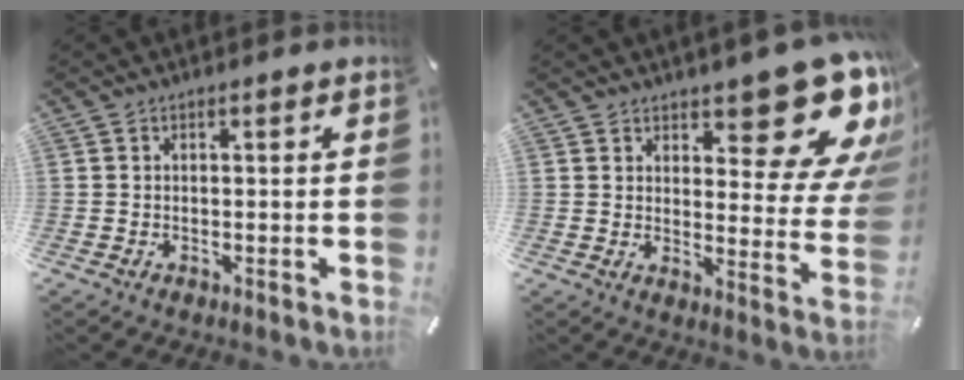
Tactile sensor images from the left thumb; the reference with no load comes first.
{"total": 16.6, "force": [11.1, 7.1, 10.1], "torque": [-0.102, -0.103, 0.186]}